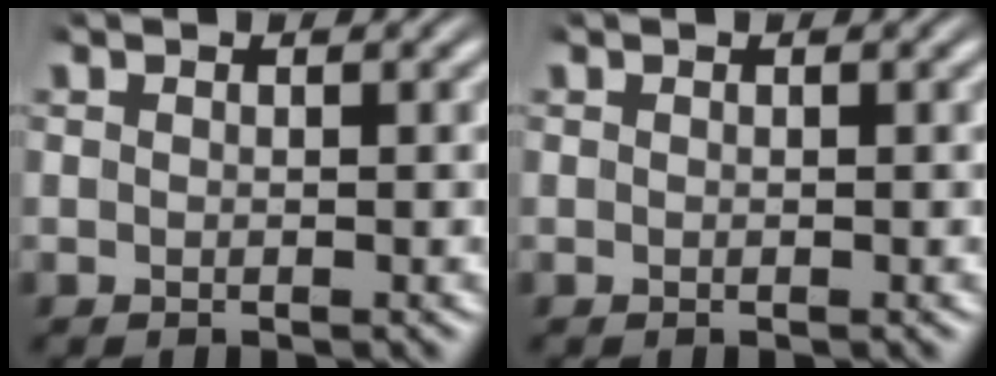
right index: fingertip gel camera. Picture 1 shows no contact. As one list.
[{"total": 0.0}]